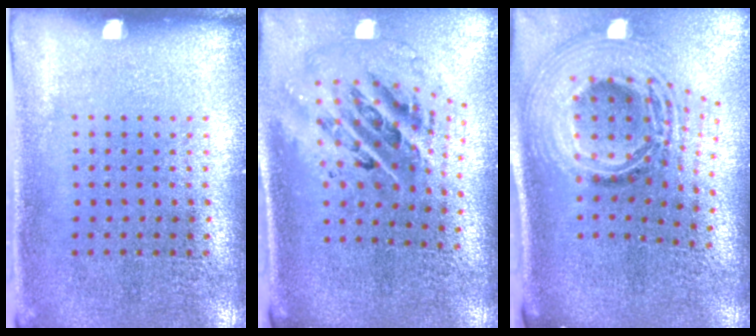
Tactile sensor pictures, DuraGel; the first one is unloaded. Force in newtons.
{"total": 2.8, "press": 1.9, "slide": 2.1}
{"total": 3.1, "press": 2.1, "slide": 2.2}